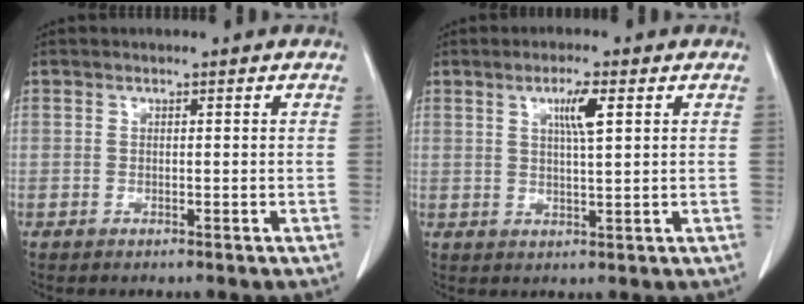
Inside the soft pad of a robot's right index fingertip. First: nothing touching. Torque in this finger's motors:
{"motor_torque": [0.37, 0.02, 0.10, 0.06]}